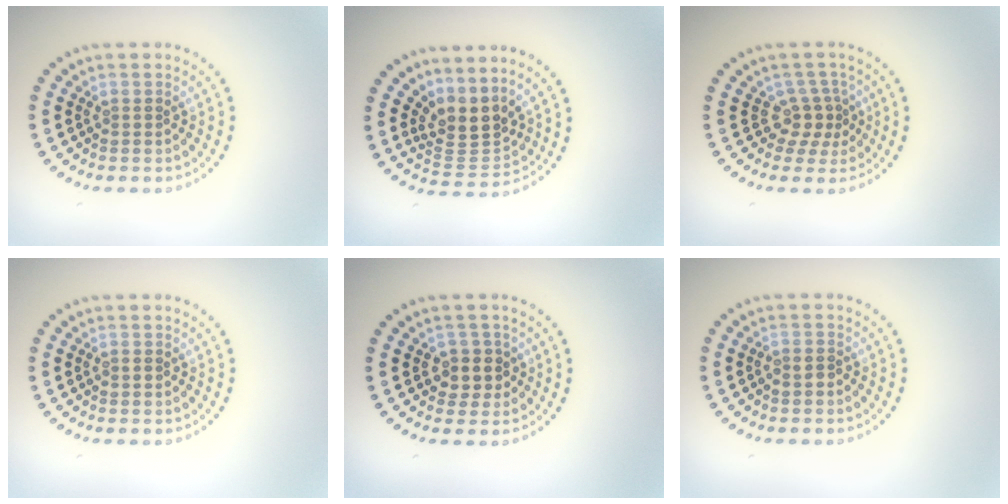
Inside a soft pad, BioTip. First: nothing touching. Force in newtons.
{"total": 3.4, "press": 2.5, "slide": 2.3}
{"total": 2.5, "press": 1.7, "slide": 1.8}
{"total": 0.9, "press": 0.9, "slide": 0.1}
{"total": 2.3, "press": 2.1, "slide": 1.0}
{"total": 1.0, "press": 0.7, "slide": 0.7}